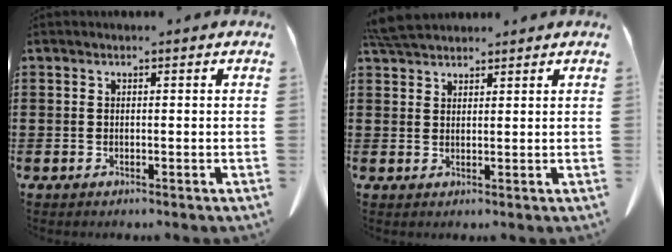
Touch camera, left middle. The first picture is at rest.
{"total": 4.0, "force": [3.7, 0.8, 1.3], "torque": [-0.035, -0.004, 0.072]}